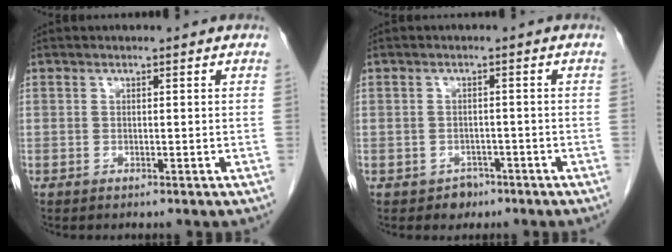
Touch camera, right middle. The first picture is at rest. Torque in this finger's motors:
{"motor_torque": [-0.15, -0.03, -0.02, 0.00]}